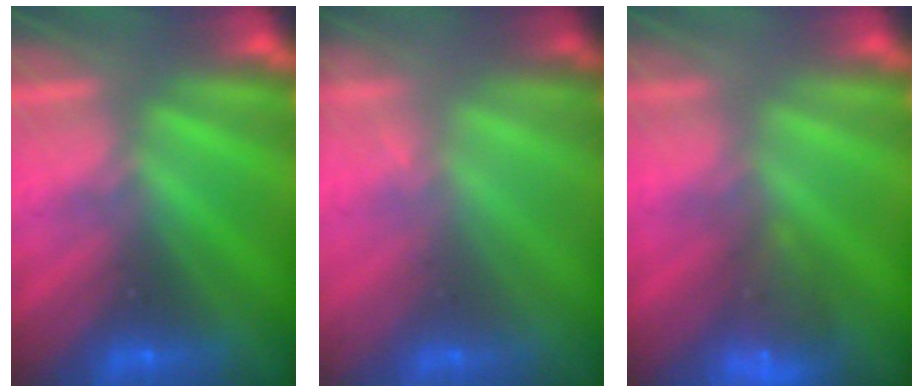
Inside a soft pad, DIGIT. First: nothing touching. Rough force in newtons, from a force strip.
{"total": 1.5}
{"total": 6.6}